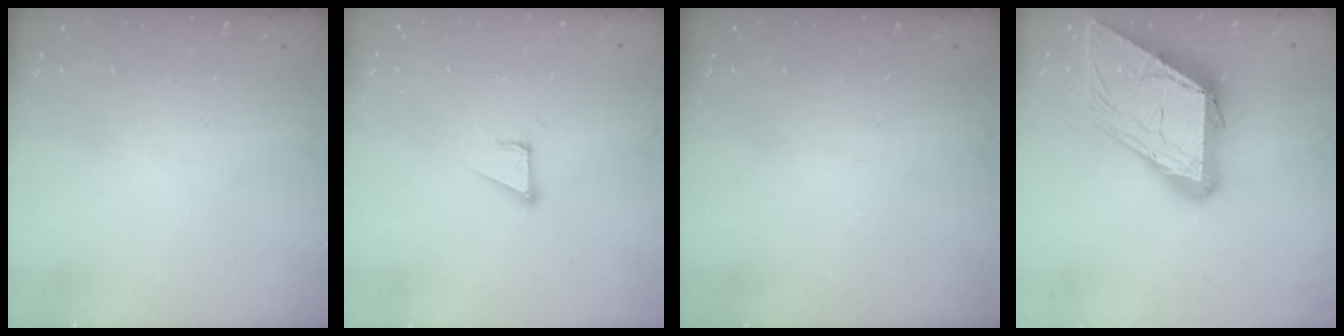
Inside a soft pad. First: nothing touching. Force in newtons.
{"total": 2.1, "press": 2.1, "slide": 0.0}
{"total": 0.0}
{"total": 23.4, "press": 23.3, "slide": 2.5}